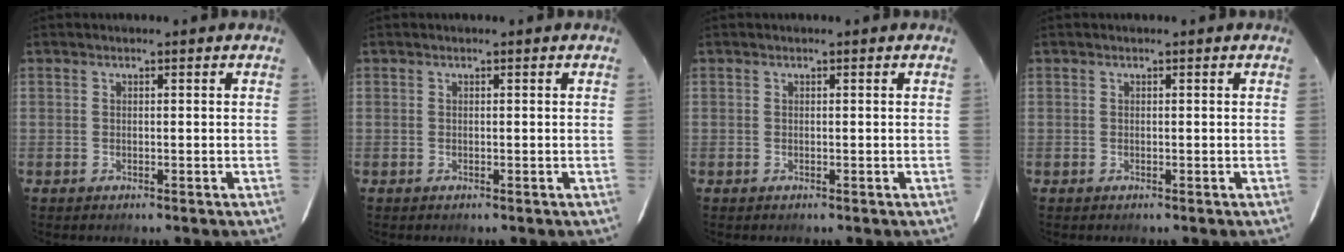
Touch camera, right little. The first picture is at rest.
{"total": 0.0}
{"total": 0.0}
{"total": 0.0}